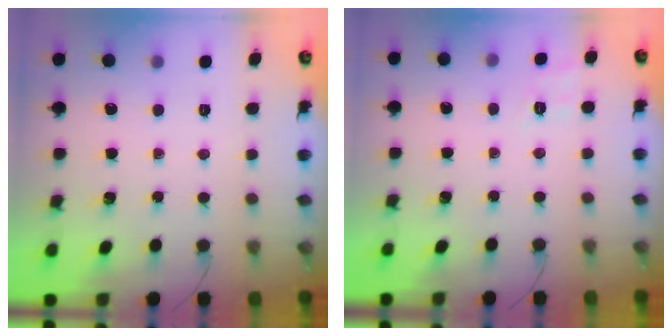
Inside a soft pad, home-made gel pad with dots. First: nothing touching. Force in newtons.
{"total": 2.8, "press": 2.1, "slide": 1.9}